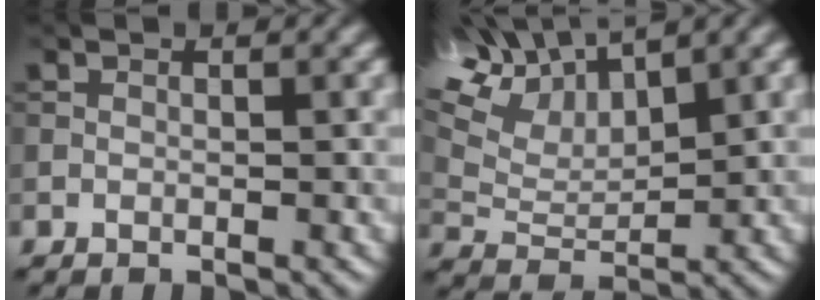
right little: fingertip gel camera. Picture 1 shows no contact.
{"total": 8.5, "force": [6.3, 3.1, 4.8], "torque": [-0.137, 0.033, 0.125]}